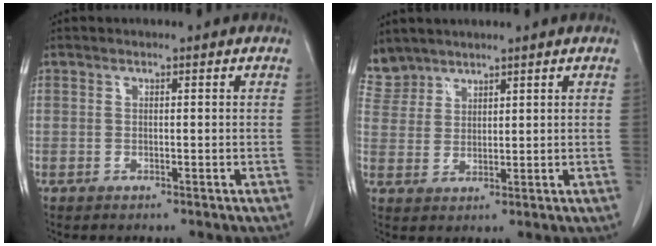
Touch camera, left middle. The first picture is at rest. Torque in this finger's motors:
{"motor_torque": [0.78, -0.78, 0.00, -0.04]}